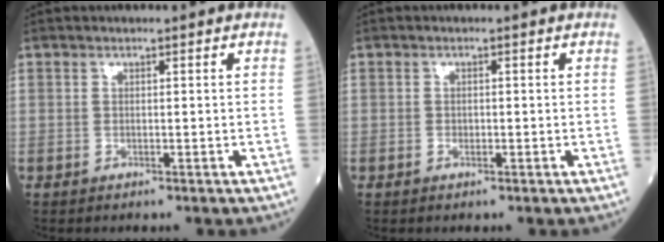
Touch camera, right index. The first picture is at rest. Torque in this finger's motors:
{"motor_torque": [-0.02, 0.03, -0.01, 0.00]}